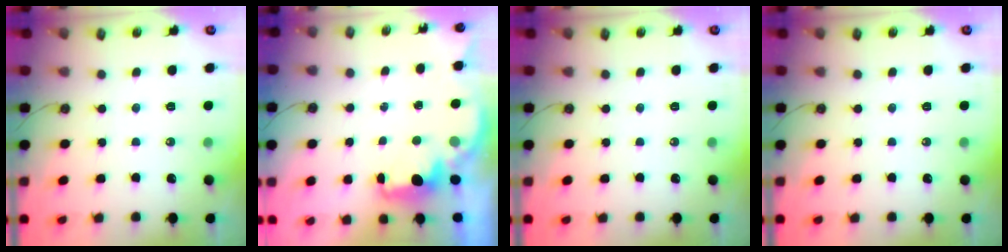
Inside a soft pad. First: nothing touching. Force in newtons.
{"total": 2.8, "press": 2.7, "slide": 0.9}
{"total": 0.0}
{"total": 0.0}